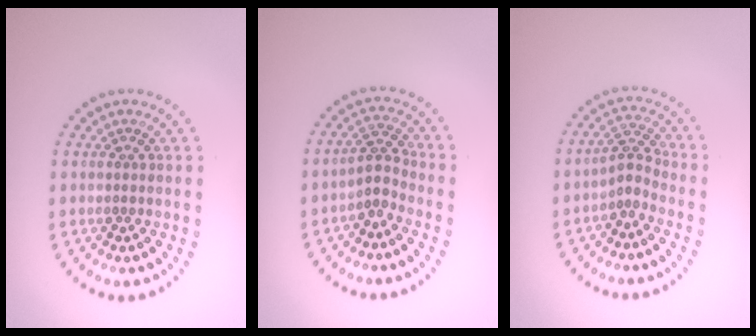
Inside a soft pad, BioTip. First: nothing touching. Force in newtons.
{"total": 2.0, "press": 1.4, "slide": 1.4}
{"total": 2.0, "press": 1.3, "slide": 1.5}